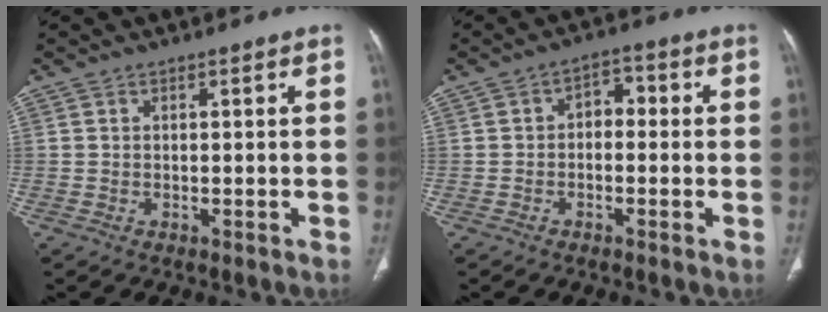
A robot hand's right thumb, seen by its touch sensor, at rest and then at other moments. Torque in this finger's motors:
{"motor_torque": [-0.41, 0.31, -0.16, 0.01, 0.09]}